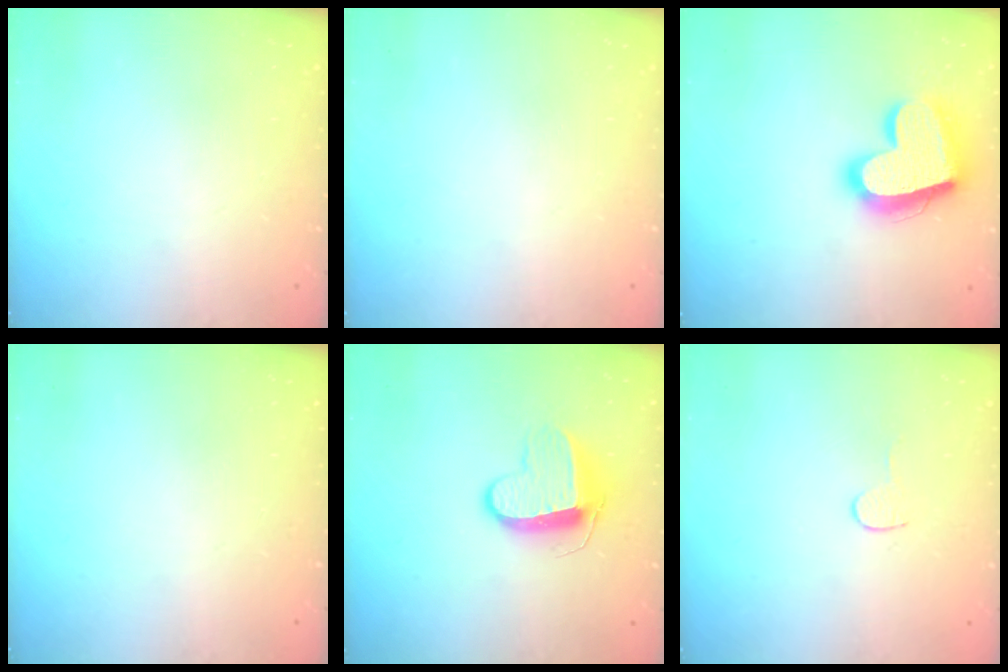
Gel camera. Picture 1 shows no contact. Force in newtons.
{"total": 0.0}
{"total": 20.5, "press": 20.4, "slide": 1.7}
{"total": 0.0}
{"total": 10.0, "press": 10.0, "slide": 0.5}
{"total": 4.7, "press": 4.7, "slide": 0.4}